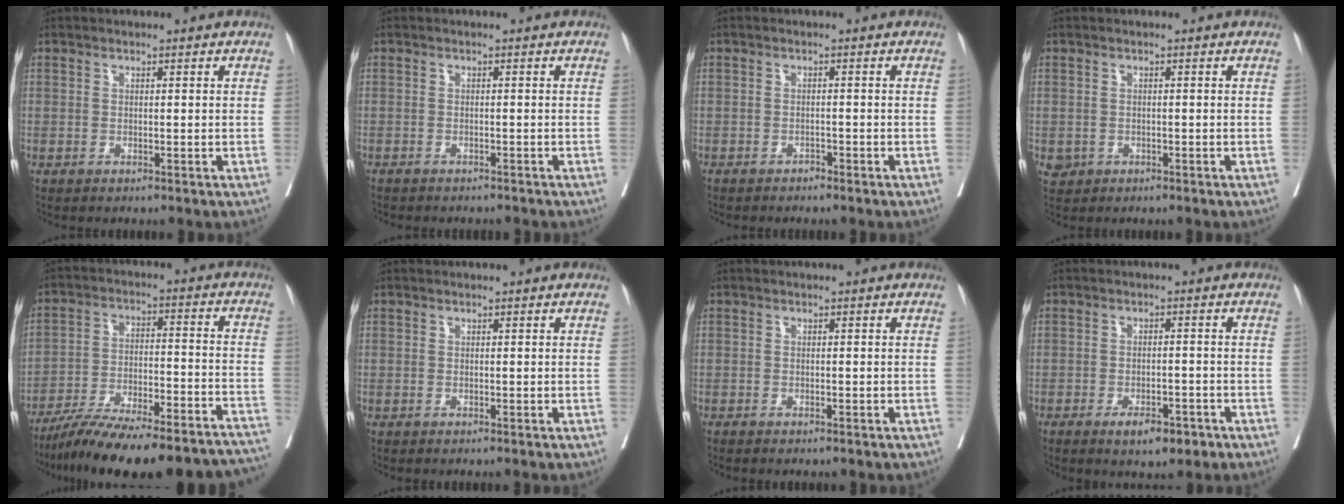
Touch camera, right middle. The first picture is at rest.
{"total": 4.5, "force": [-4.1, 1.2, 1.5], "torque": [-0.017, -0.002, -0.051]}
{"total": 0.8, "force": [-0.7, 0.3, 0.2], "torque": [-0.003, 0.001, -0.014]}
{"total": 1.8, "force": [-0.5, 1.7, 0.4], "torque": [-0.005, 0.004, 0.000]}
{"total": 25.6, "force": [-22.3, 3.7, 12.0], "torque": [-0.128, 0.001, -0.322]}
{"total": 0.0}
{"total": 0.7, "force": [-0.5, 0.3, 0.3], "torque": [-0.008, -0.001, -0.008]}
{"total": 4.8, "force": [-2.9, 1.9, 3.3], "torque": [-0.046, 0.001, -0.035]}